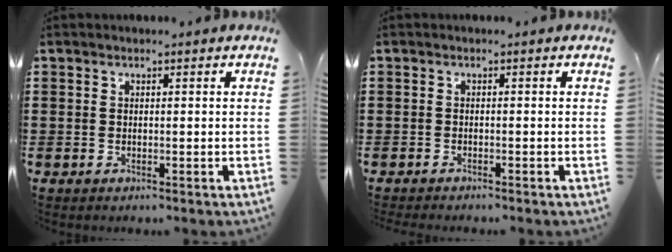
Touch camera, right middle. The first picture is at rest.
{"total": 1.0, "force": [-1.0, -0.1, 0.0], "torque": [-0.002, -0.001, -0.020]}